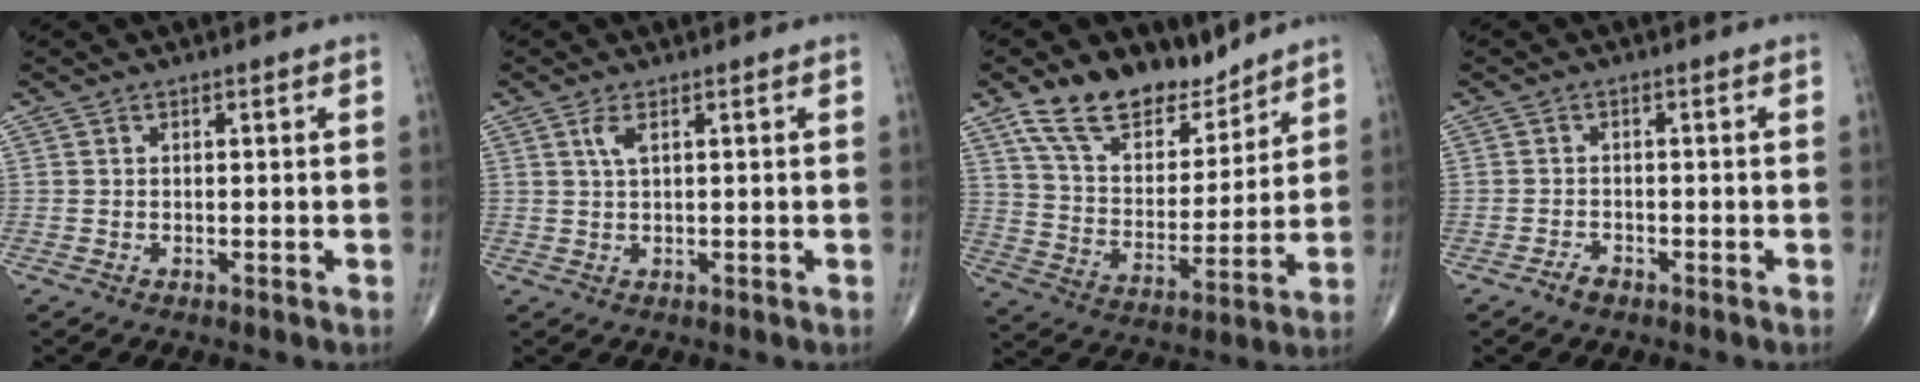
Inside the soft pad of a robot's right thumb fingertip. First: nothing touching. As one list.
[{"total": 2.1, "force": [0.9, 0.6, 1.8], "torque": [-0.044, 0.002, 0.022]}, {"total": 15.4, "force": [11.3, 7.8, 6.9], "torque": [-0.083, -0.065, 0.210]}, {"total": 1.8, "force": [-1.3, 1.0, 0.7], "torque": [-0.013, 0.005, -0.025]}]